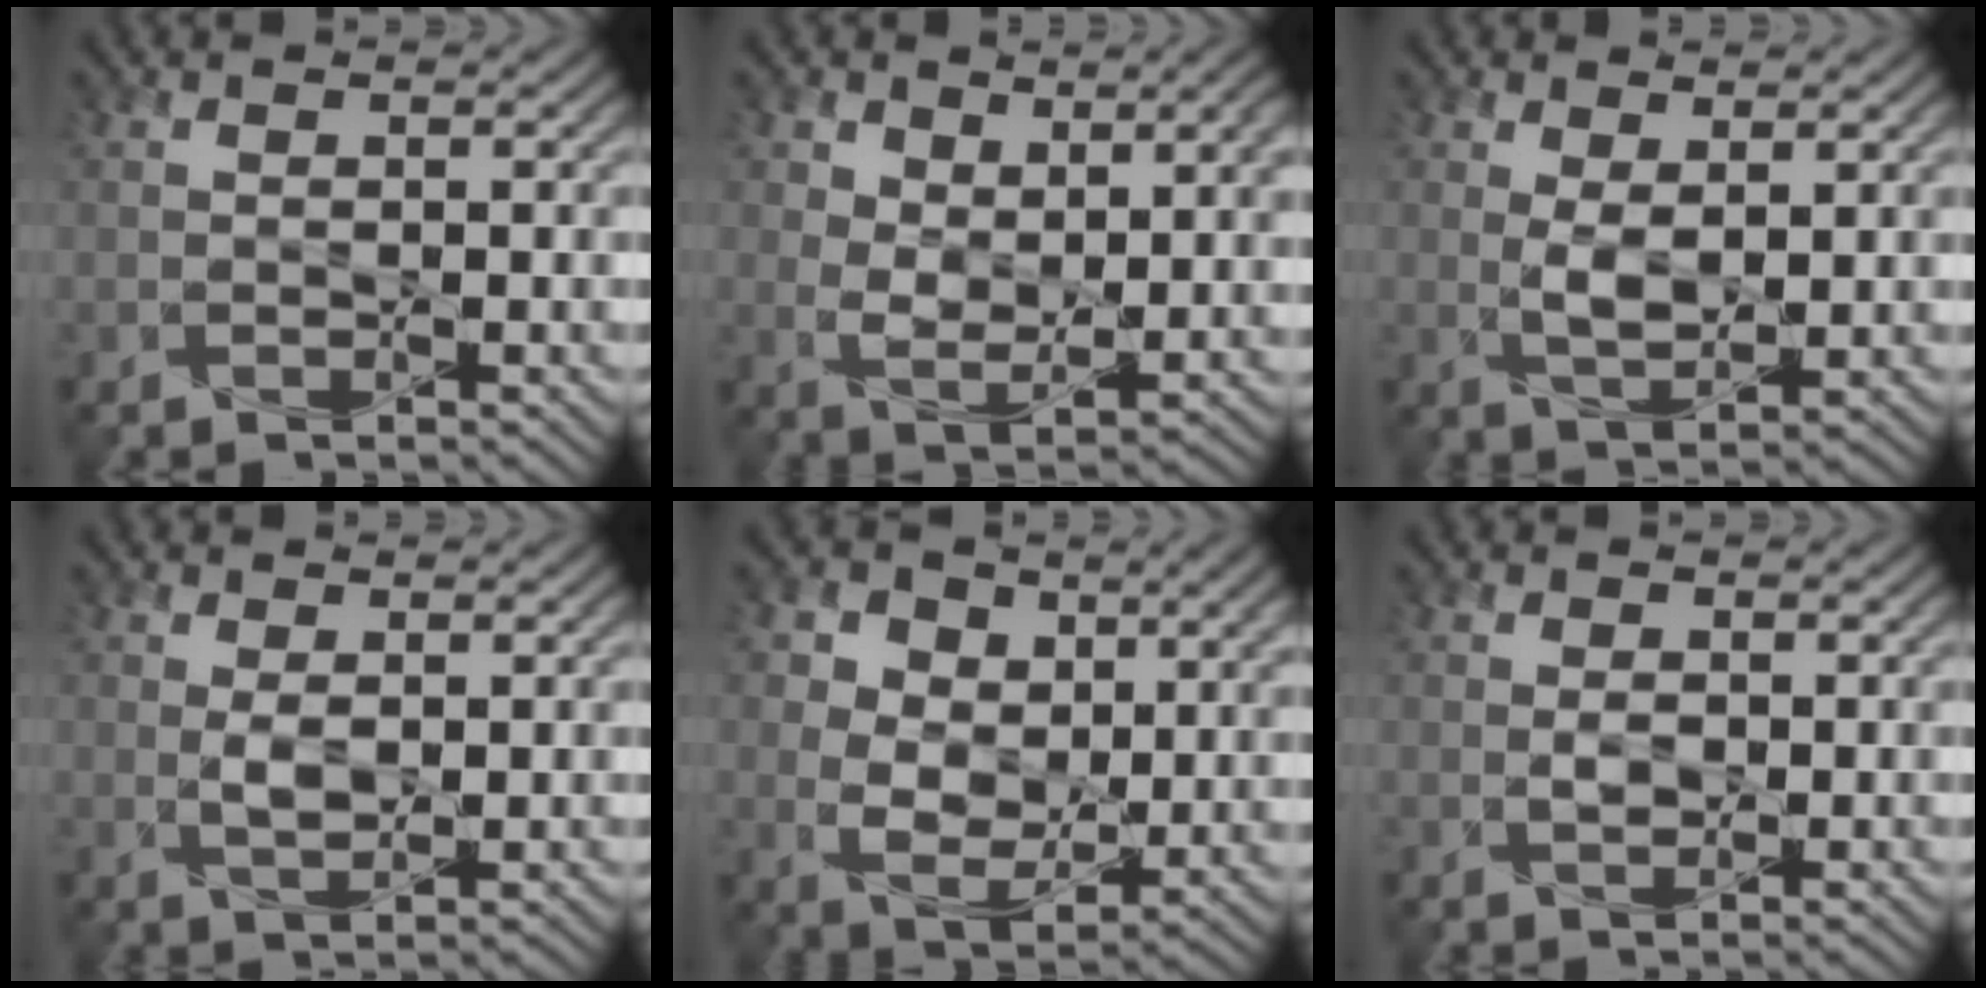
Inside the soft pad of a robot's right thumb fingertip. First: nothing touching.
{"total": 7.5, "force": [3.3, 4.3, 5.3], "torque": [-0.103, -0.011, 0.060]}
{"total": 3.1, "force": [0.9, 1.3, 2.6], "torque": [-0.062, -0.007, 0.022]}
{"total": 2.3, "force": [0.4, 1.2, 2.0], "torque": [-0.045, -0.005, 0.010]}
{"total": 9.1, "force": [3.6, 6.1, 5.7], "torque": [-0.128, 0.000, 0.056]}
{"total": 1.5, "force": [0.1, 1.0, 1.1], "torque": [-0.023, -0.003, 0.003]}